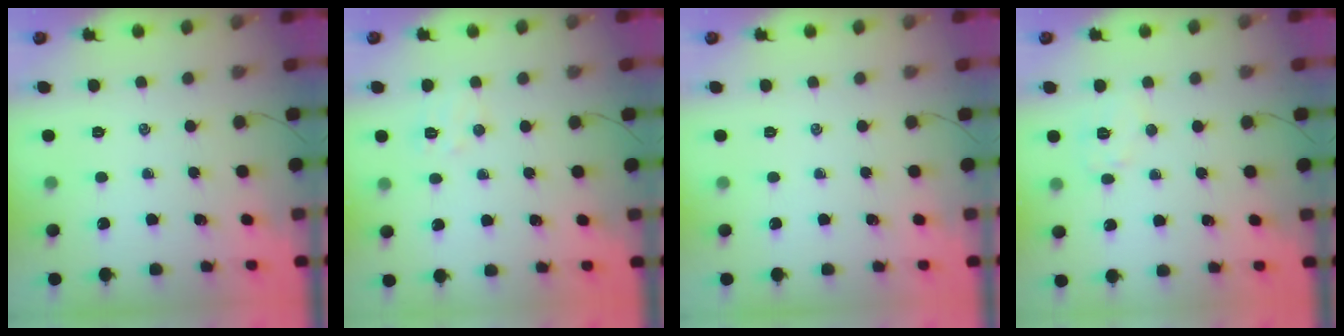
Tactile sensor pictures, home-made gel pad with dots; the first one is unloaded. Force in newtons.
{"total": 4.8, "press": 4.7, "slide": 1.0}
{"total": 0.0}
{"total": 4.8, "press": 4.8, "slide": 0.6}